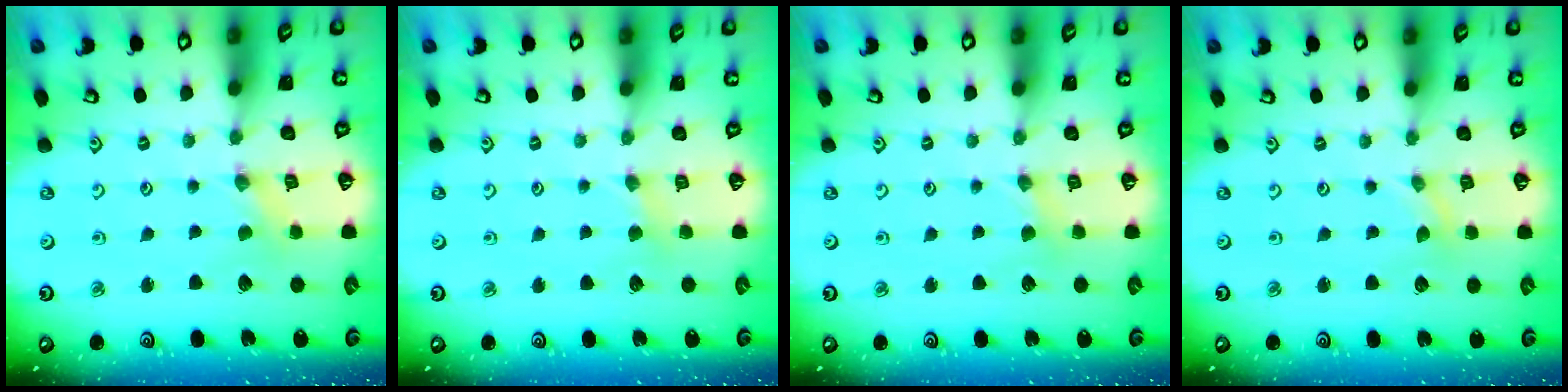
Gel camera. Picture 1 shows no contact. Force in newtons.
{"total": 3.0, "press": 2.9, "slide": 0.5}
{"total": 1.9, "press": 1.8, "slide": 0.4}
{"total": 0.0}